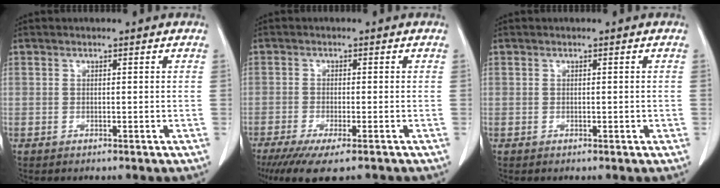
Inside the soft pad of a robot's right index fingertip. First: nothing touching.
{"total": 8.6, "force": [-6.4, 1.2, 5.6], "torque": [-0.082, -0.019, -0.101]}
{"total": 0.6, "force": [-0.1, 0.3, 0.6], "torque": [-0.011, 0.002, 0.001]}